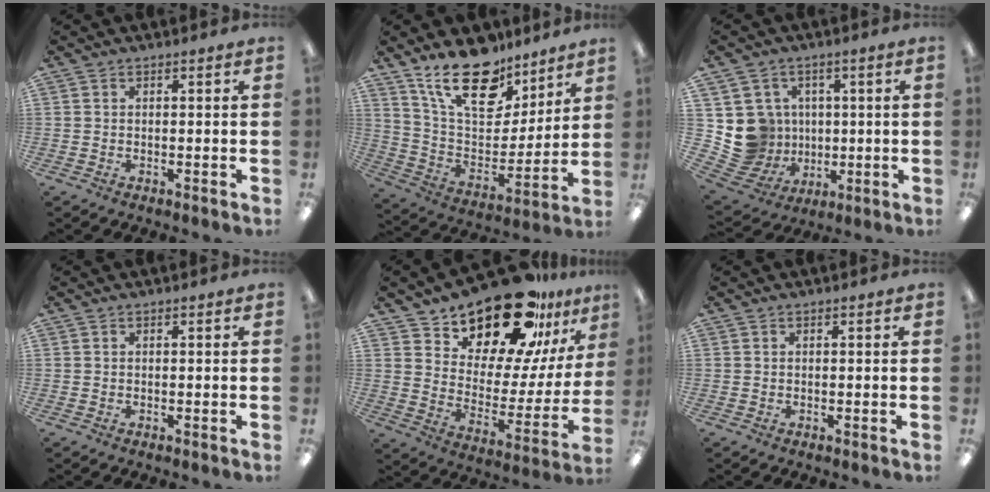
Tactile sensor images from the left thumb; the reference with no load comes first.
{"total": 20.1, "force": [14.4, 9.5, 10.4], "torque": [-0.189, -0.081, 0.259]}
{"total": 10.6, "force": [1.0, 10.4, 1.7], "torque": [-0.063, -0.010, 0.034]}
{"total": 0.0}
{"total": 22.8, "force": [19.4, 8.0, 9.0], "torque": [-0.144, -0.146, 0.334]}
{"total": 0.0}